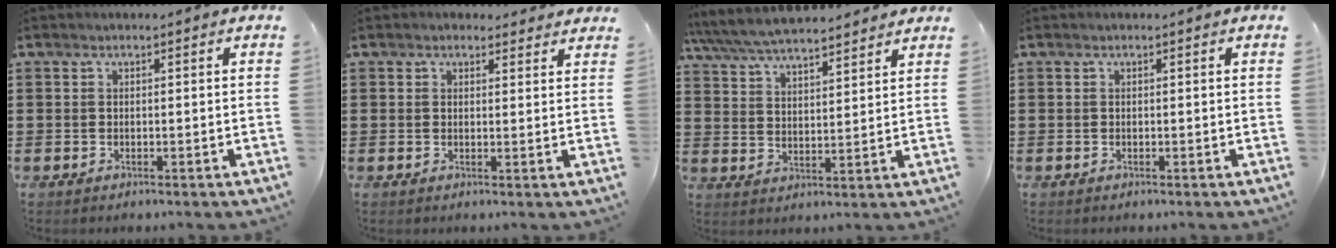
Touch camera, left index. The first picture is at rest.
{"total": 1.9, "force": [1.8, 0.7, 0.2], "torque": [-0.001, 0.000, 0.032]}
{"total": 6.3, "force": [6.0, 0.8, 1.8], "torque": [-0.059, -0.027, 0.107]}
{"total": 0.0}